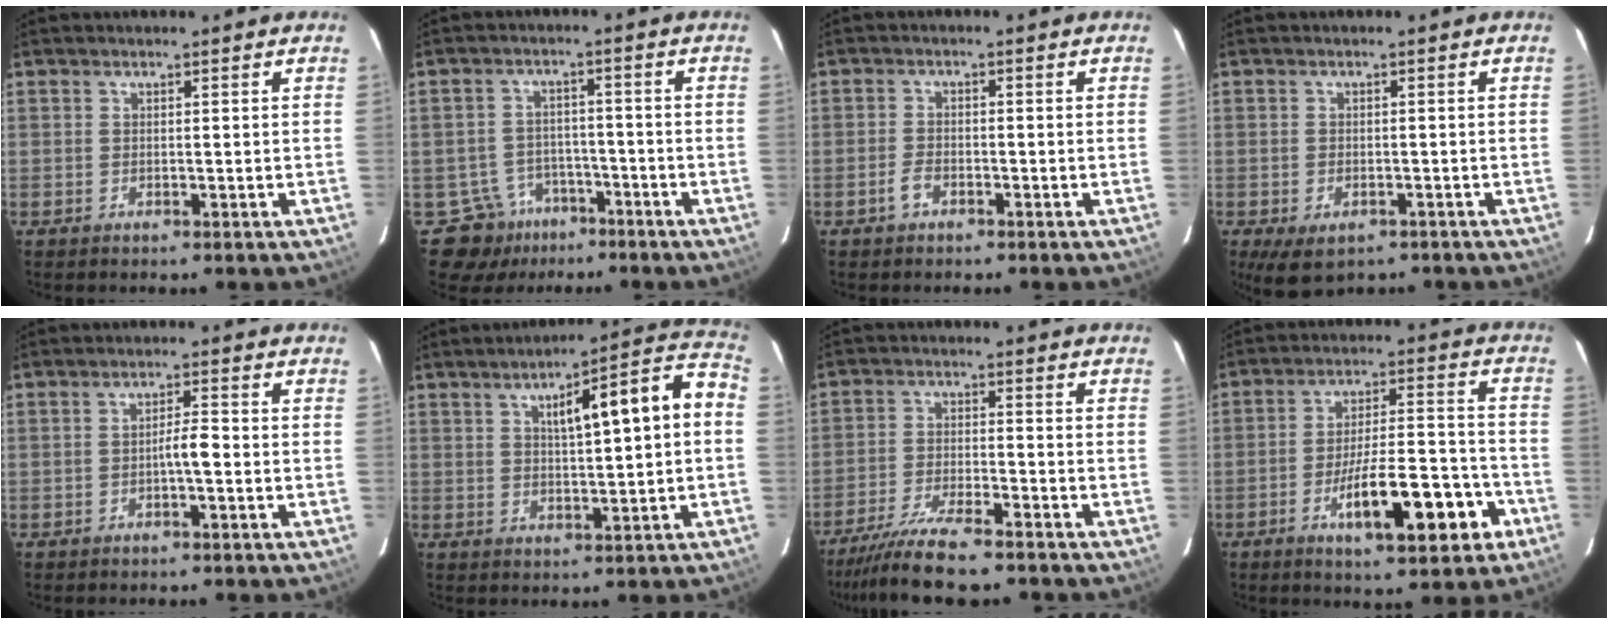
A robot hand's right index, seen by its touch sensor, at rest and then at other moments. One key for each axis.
{"total": 8.1, "fx": -5.0, "fy": 6.4, "fz": 0.3, "tx": -0.009, "ty": 0.021, "tz": -0.070}
{"total": 2.0, "fx": -1.3, "fy": 1.0, "fz": 1.2, "tx": -0.028, "ty": 0.002, "tz": -0.023}
{"total": 6.6, "fx": -4.3, "fy": 3.8, "fz": 3.4, "tx": -0.063, "ty": -0.009, "tz": -0.059}
{"total": 2.8, "fx": -0.8, "fy": 0.3, "fz": 2.6, "tx": -0.039, "ty": 0.004, "tz": -0.016}
{"total": 12.6, "fx": 2.1, "fy": 1.6, "fz": 12.4, "tx": -0.171, "ty": 0.036, "tz": 0.029}
{"total": 10.1, "fx": -8.6, "fy": 0.5, "fz": 5.1, "tx": -0.084, "ty": -0.027, "tz": -0.145}
{"total": 14.2, "fx": -6.5, "fy": 3.4, "fz": 12.2, "tx": -0.191, "ty": 0.018, "tz": -0.092}